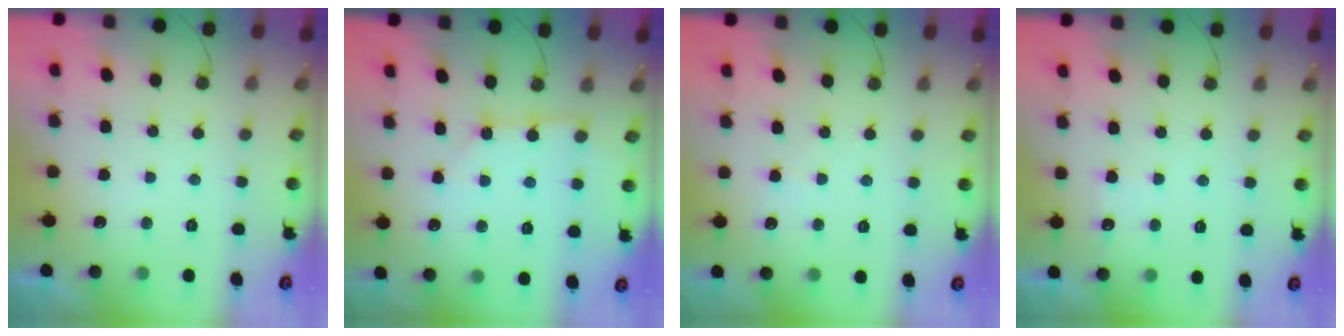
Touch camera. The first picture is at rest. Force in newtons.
{"total": 3.0, "press": 2.9, "slide": 0.3}
{"total": 2.8, "press": 2.8, "slide": 0.5}
{"total": 3.2, "press": 3.2, "slide": 0.3}